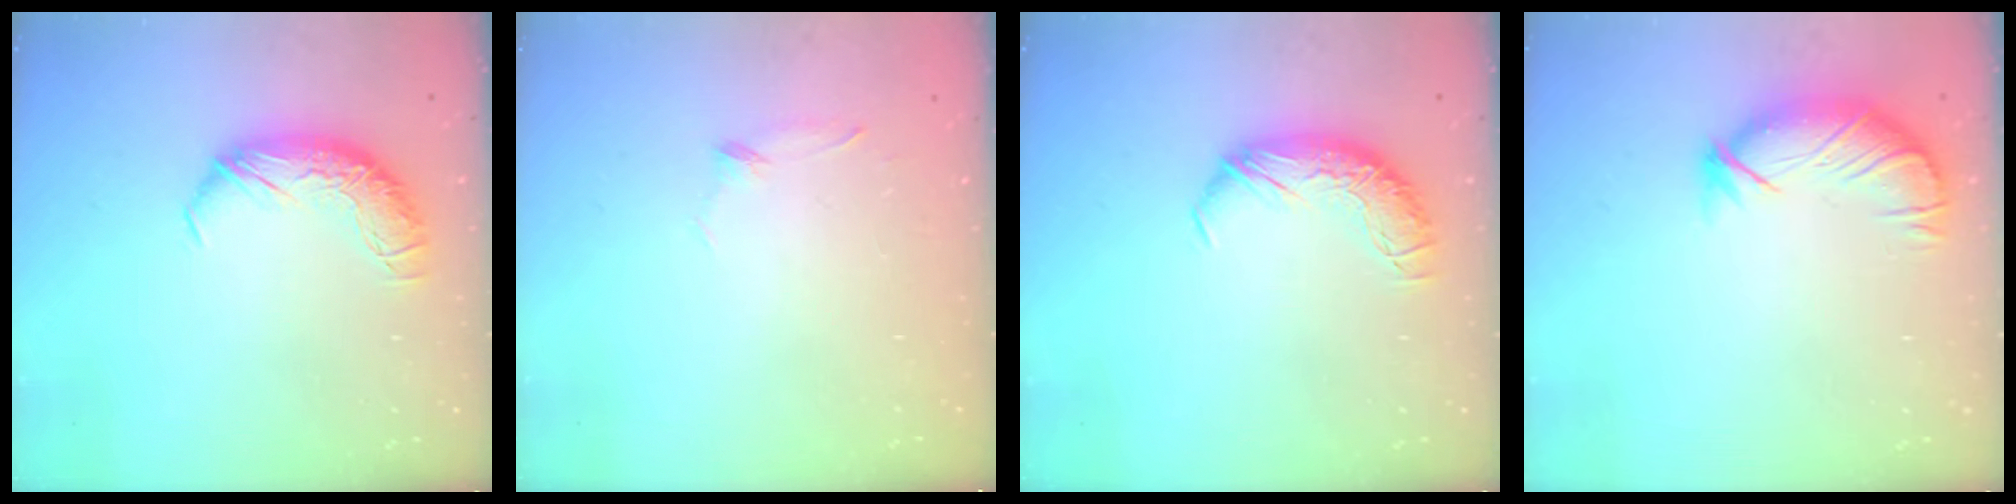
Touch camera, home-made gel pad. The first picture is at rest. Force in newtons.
{"total": 8.3, "press": 8.3, "slide": 0.6}
{"total": 0.0}
{"total": 3.9, "press": 3.3, "slide": 2.1}